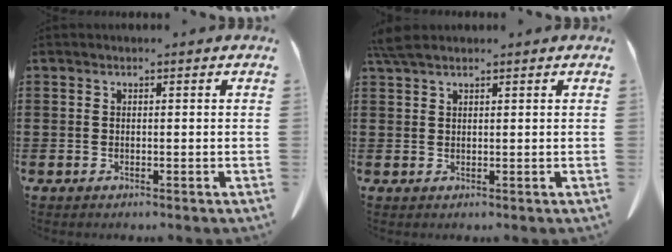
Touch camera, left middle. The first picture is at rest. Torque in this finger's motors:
{"motor_torque": [0.15, 0.16, 0.03, 0.03]}